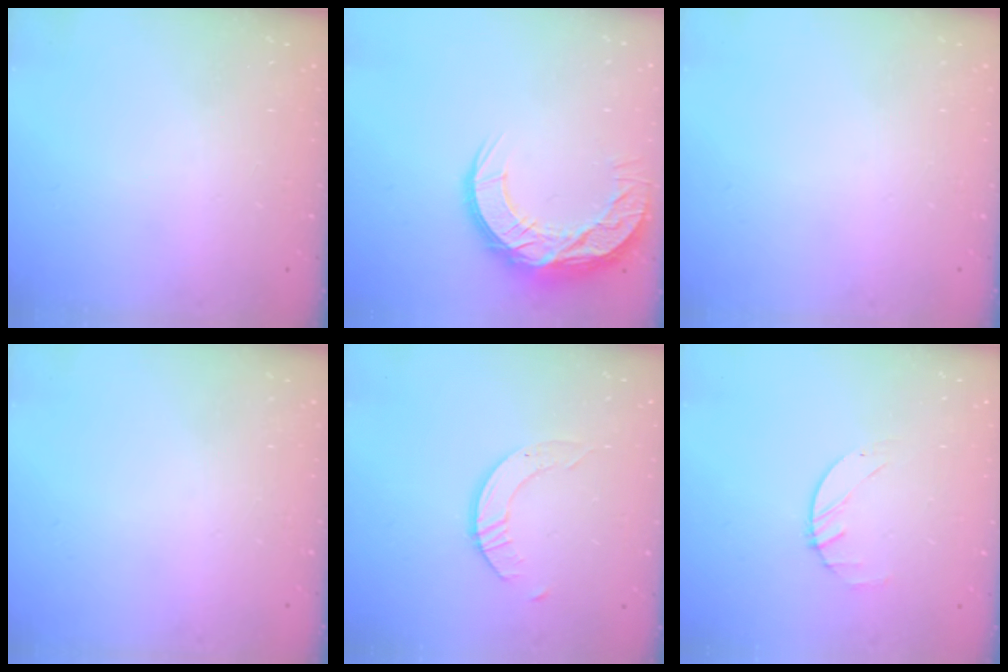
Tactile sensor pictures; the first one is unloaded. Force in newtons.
{"total": 15.4, "press": 15.3, "slide": 1.0}
{"total": 0.0}
{"total": 0.0}
{"total": 3.0, "press": 3.0, "slide": 0.2}
{"total": 1.4, "press": 1.3, "slide": 0.2}